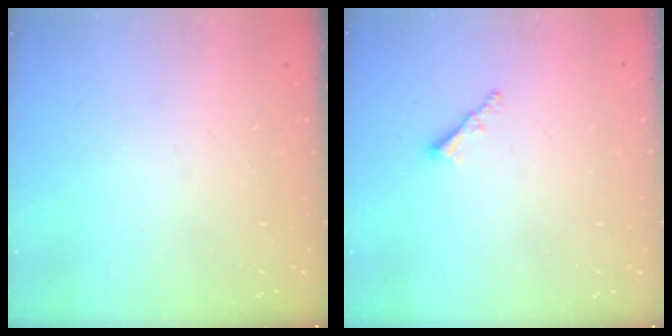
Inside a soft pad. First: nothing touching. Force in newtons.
{"total": 1.9, "press": 1.9, "slide": 0.5}